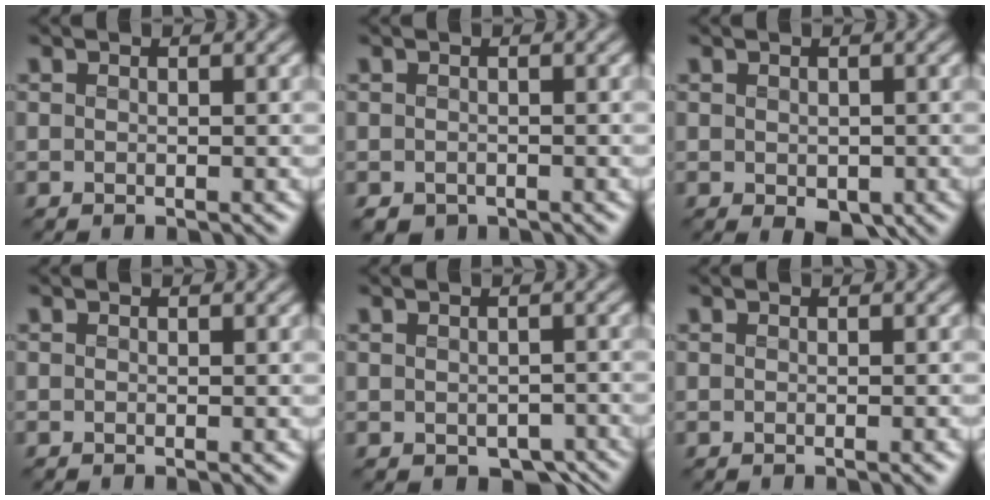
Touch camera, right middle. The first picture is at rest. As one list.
[{"total": 1.0, "force": [-0.8, 0.4, 0.2], "torque": [-0.006, -0.009, -0.014]}, {"total": 2.1, "force": [-0.7, 1.2, 1.5], "torque": [-0.022, -0.010, -0.005]}, {"total": 0.0}, {"total": 3.4, "force": [-2.0, 2.0, 2.0], "torque": [-0.022, -0.020, -0.017]}, {"total": 1.0, "force": [-0.2, 0.4, 0.9], "torque": [-0.004, 0.003, -0.006]}]